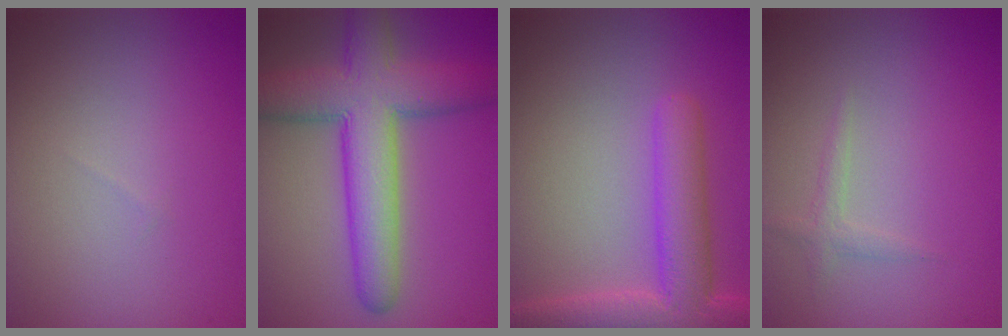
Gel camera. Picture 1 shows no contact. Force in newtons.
{"total": 8.8, "press": 8.7, "slide": 0.5}
{"total": 6.8, "press": 6.8, "slide": 0.5}
{"total": 1.0, "press": 1.0, "slide": 0.0}